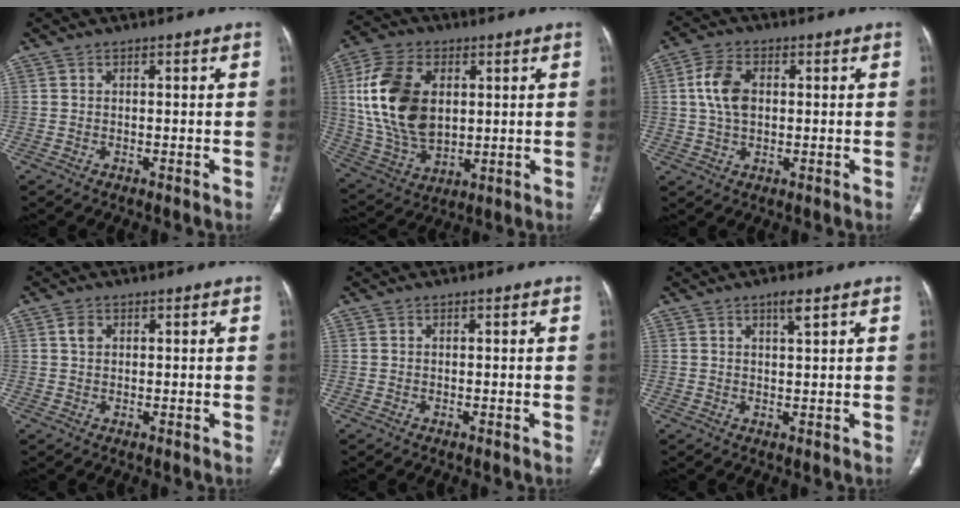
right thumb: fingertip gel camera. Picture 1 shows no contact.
{"total": 18.8, "force": [3.4, 11.9, 14.1], "torque": [-0.268, -0.010, 0.073]}
{"total": 7.0, "force": [1.0, 4.4, 5.3], "torque": [-0.102, 0.008, 0.017]}
{"total": 1.7, "force": [0.6, 1.3, 1.0], "torque": [-0.014, 0.000, 0.010]}
{"total": 0.0}
{"total": 2.4, "force": [1.5, 0.3, 1.9], "torque": [-0.033, -0.011, 0.025]}